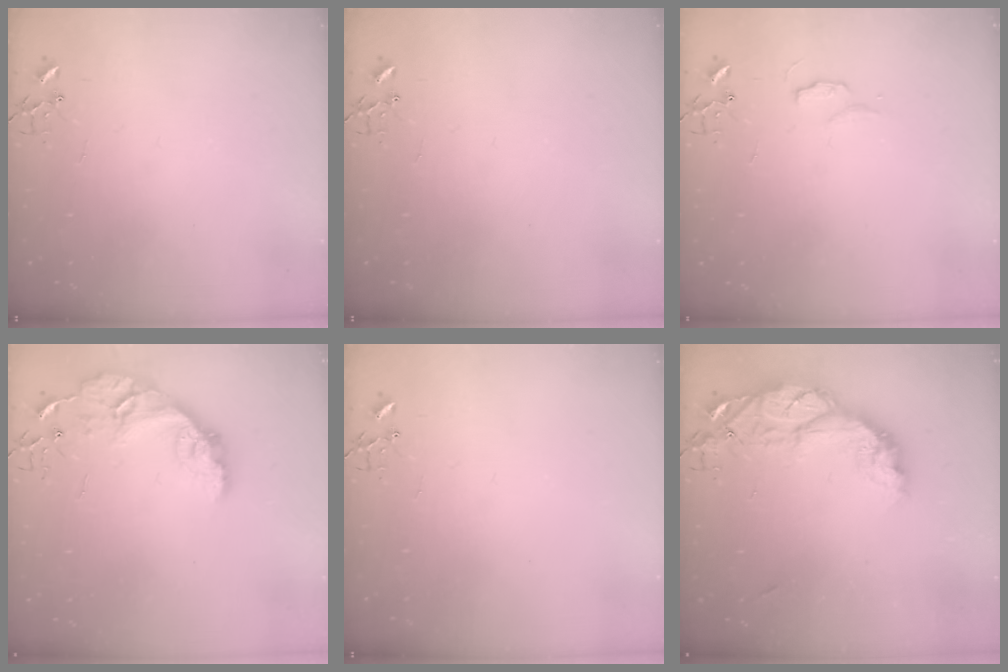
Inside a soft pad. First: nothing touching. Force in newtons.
{"total": 0.0}
{"total": 4.9, "press": 4.9, "slide": 0.6}
{"total": 14.5, "press": 14.5, "slide": 1.0}
{"total": 0.0}
{"total": 15.7, "press": 15.7, "slide": 1.4}